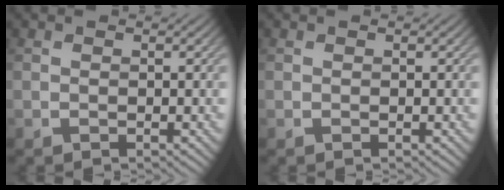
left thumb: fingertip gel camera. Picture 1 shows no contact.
{"total": 0.0}